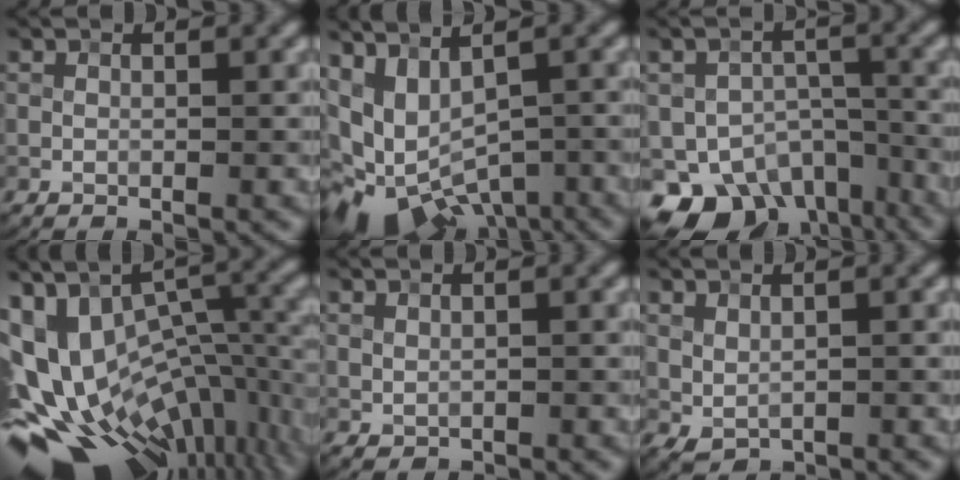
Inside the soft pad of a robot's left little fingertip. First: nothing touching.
{"total": 9.4, "force": [-2.8, 5.5, 7.1], "torque": [-0.114, -0.015, -0.024]}
{"total": 10.4, "force": [-7.1, 6.0, 4.7], "torque": [-0.077, -0.007, -0.104]}
{"total": 15.7, "force": [-4.6, 9.4, 11.6], "torque": [-0.179, 0.029, -0.048]}
{"total": 0.7, "force": [0.4, 0.4, 0.4], "torque": [-0.012, -0.001, 0.013]}
{"total": 1.3, "force": [0.8, 0.6, 0.8], "torque": [-0.021, -0.004, 0.023]}